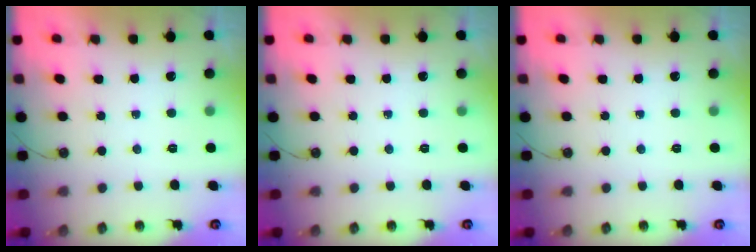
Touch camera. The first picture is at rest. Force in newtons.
{"total": 0.0}
{"total": 0.0}